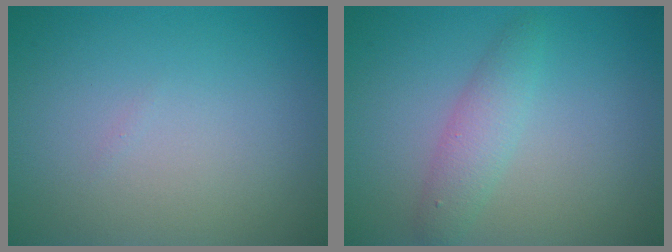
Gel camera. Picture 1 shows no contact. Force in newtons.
{"total": 2.4, "press": 2.4, "slide": 0.1}